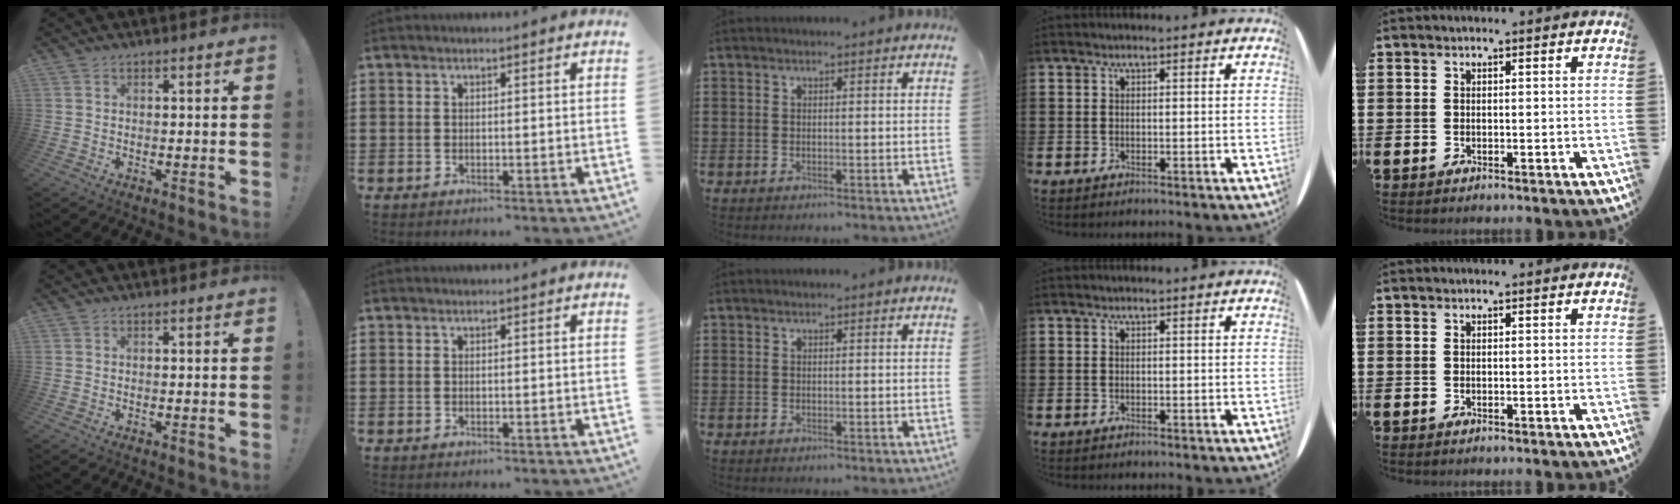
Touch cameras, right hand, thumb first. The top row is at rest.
{}